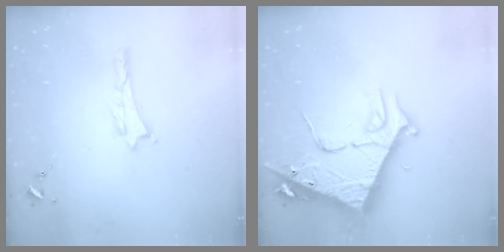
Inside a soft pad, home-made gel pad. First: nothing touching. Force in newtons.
{"total": 10.3, "press": 10.2, "slide": 1.3}